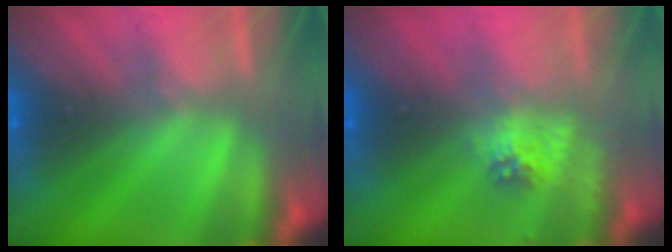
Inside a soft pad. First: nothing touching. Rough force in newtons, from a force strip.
{"total": 2.2}